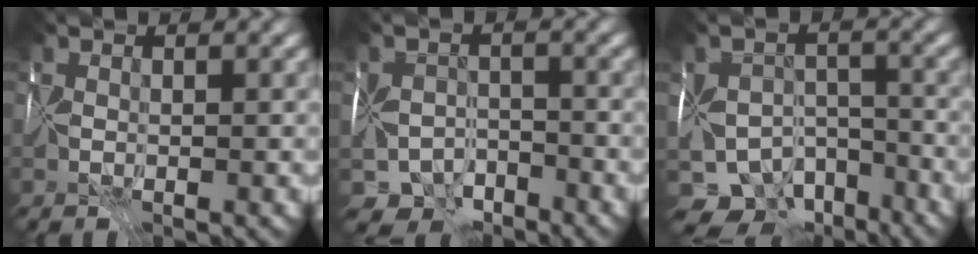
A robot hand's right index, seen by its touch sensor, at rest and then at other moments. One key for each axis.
{"total": 4.9, "fx": -3.7, "fy": 3.0, "fz": 1.4, "tx": -0.013, "ty": -0.006, "tz": -0.069}
{"total": 8.4, "fx": -6.4, "fy": 4.7, "fz": 3.0, "tx": -0.036, "ty": -0.007, "tz": -0.096}